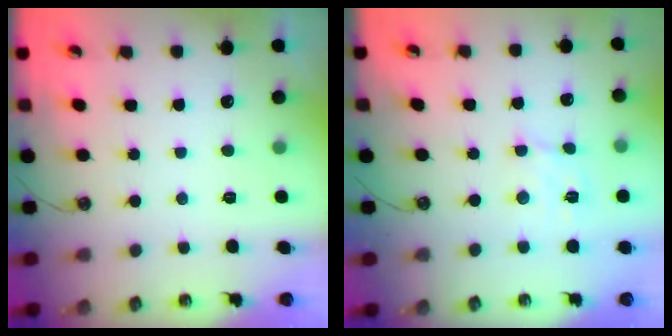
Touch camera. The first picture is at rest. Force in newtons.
{"total": 4.7, "press": 4.7, "slide": 0.1}